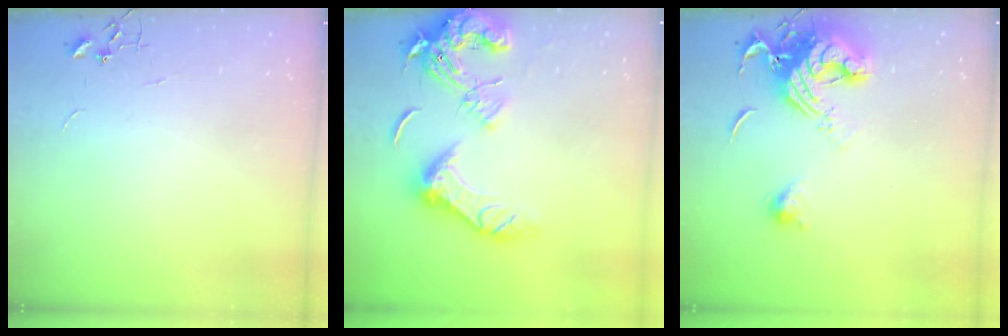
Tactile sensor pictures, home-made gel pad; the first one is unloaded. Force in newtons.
{"total": 19.6, "press": 19.6, "slide": 1.8}
{"total": 15.4, "press": 15.3, "slide": 1.6}